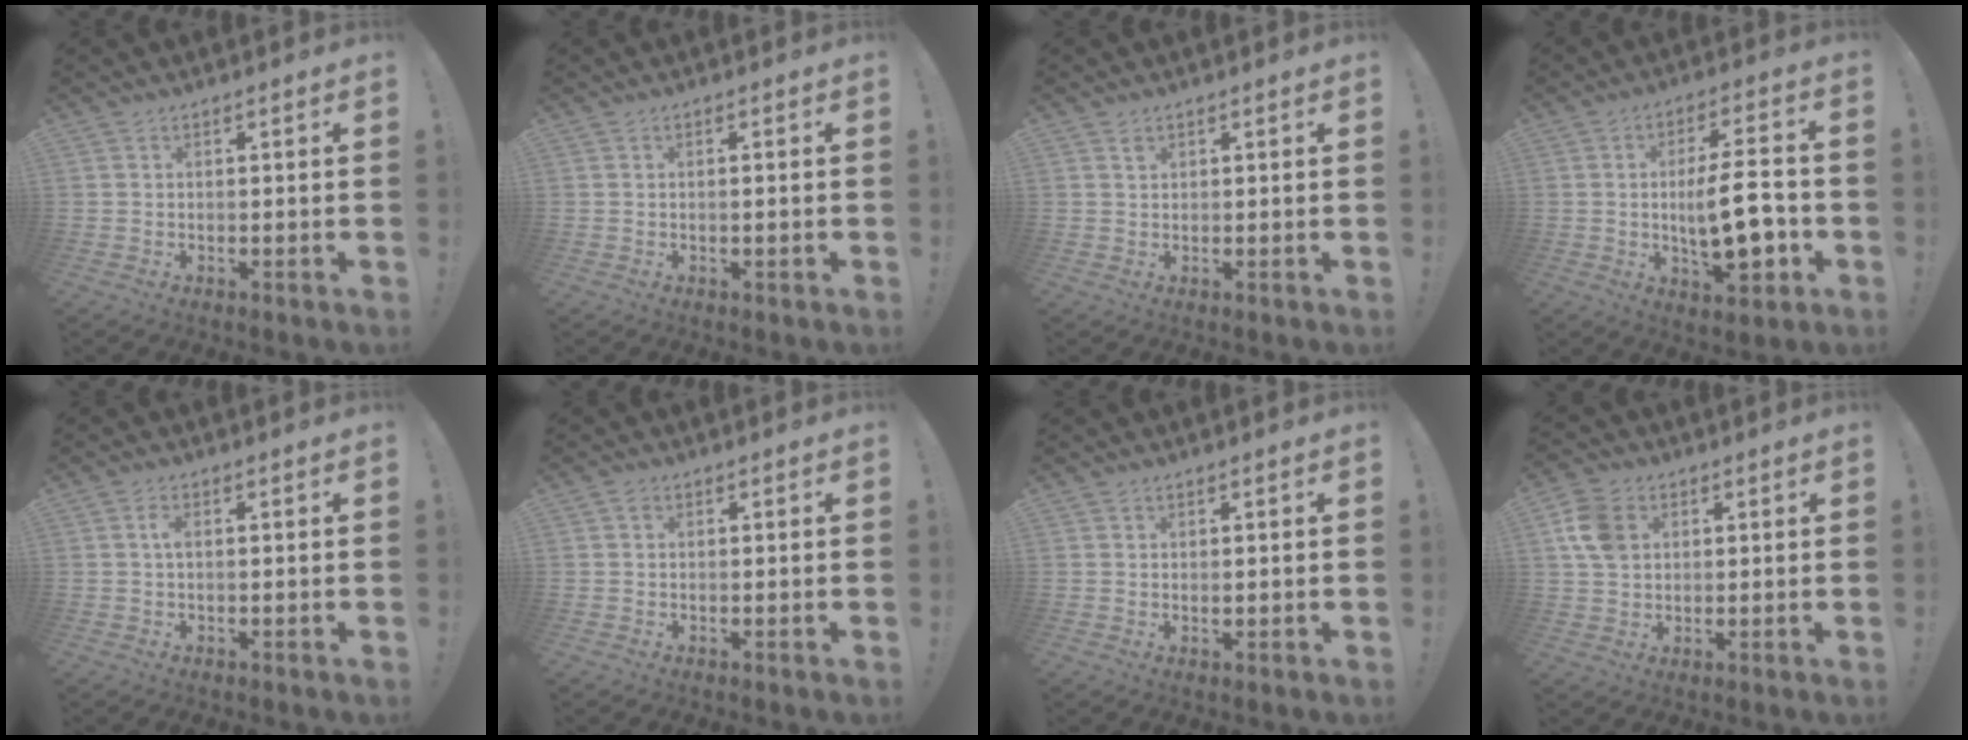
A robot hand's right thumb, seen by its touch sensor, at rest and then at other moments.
{"total": 0.8, "force": [-0.4, 0.0, 0.7], "torque": [-0.011, 0.000, -0.008]}
{"total": 1.1, "force": [0.8, 0.7, 0.4], "torque": [0.005, -0.006, 0.011]}
{"total": 15.2, "force": [-2.1, 4.8, 14.3], "torque": [-0.241, 0.002, -0.040]}
{"total": 2.1, "force": [0.2, 0.9, 1.9], "torque": [-0.033, 0.003, 0.000]}
{"total": 0.9, "force": [0.4, 0.7, 0.3], "torque": [-0.003, 0.001, 0.007]}
{"total": 0.8, "force": [0.4, 0.6, 0.4], "torque": [-0.008, 0.001, 0.007]}
{"total": 10.0, "force": [2.9, 7.6, 5.9], "torque": [-0.120, 0.006, 0.057]}